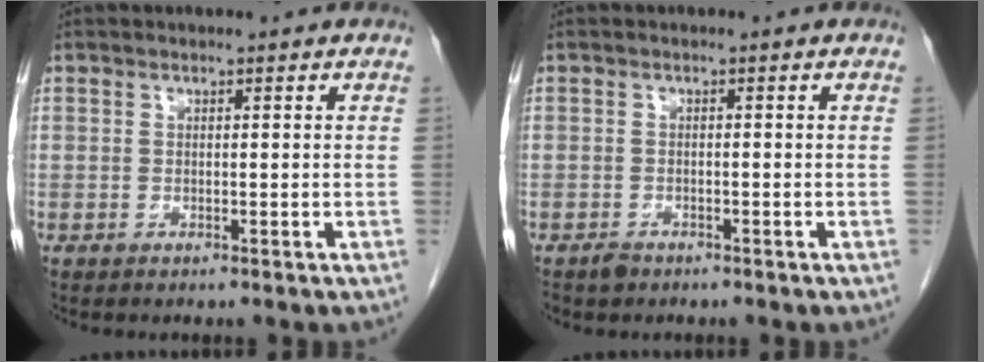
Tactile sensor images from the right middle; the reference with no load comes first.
{"total": 1.3, "force": [-1.1, 0.7, 0.3], "torque": [-0.010, 0.000, -0.015]}